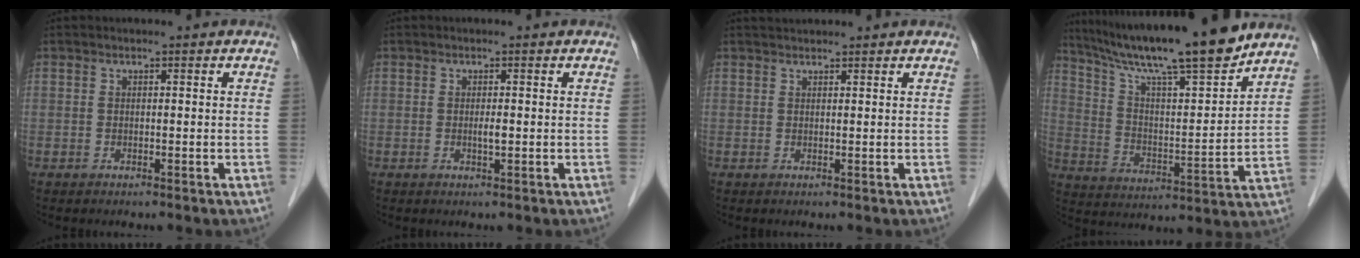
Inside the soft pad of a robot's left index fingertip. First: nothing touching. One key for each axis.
{"total": 1.0, "fx": -0.1, "fy": 0.1, "fz": 1.0, "tx": -0.020, "ty": -0.002, "tz": -0.001}
{"total": 2.2, "fx": 2.2, "fy": 0.3, "fz": 0.5, "tx": -0.008, "ty": 0.028, "tz": 0.038}
{"total": 18.8, "fx": 16.0, "fy": 0.1, "fz": 10.0, "tx": -0.167, "ty": 0.001, "tz": 0.263}